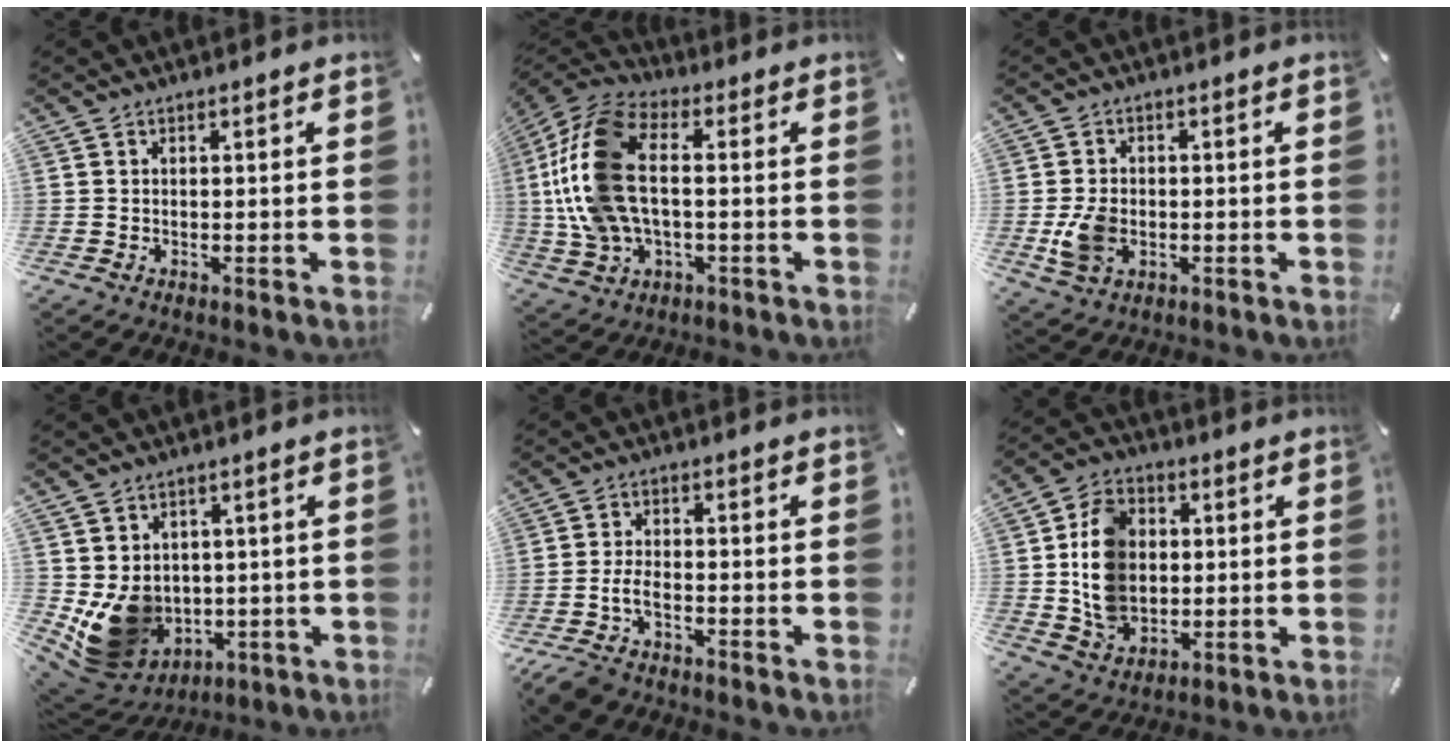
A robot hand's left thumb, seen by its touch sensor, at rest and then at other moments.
{"total": 17.6, "force": [-0.1, 10.4, 14.1], "torque": [-0.316, 0.002, -0.002]}
{"total": 7.0, "force": [-1.4, 5.4, 4.3], "torque": [-0.097, 0.000, -0.025]}
{"total": 11.5, "force": [0.1, 10.5, 4.6], "torque": [-0.101, -0.021, 0.010]}
{"total": 5.1, "force": [-3.2, 2.6, 3.1], "torque": [-0.077, 0.010, -0.063]}
{"total": 12.6, "force": [0.8, 10.5, 7.1], "torque": [-0.152, 0.014, 0.017]}